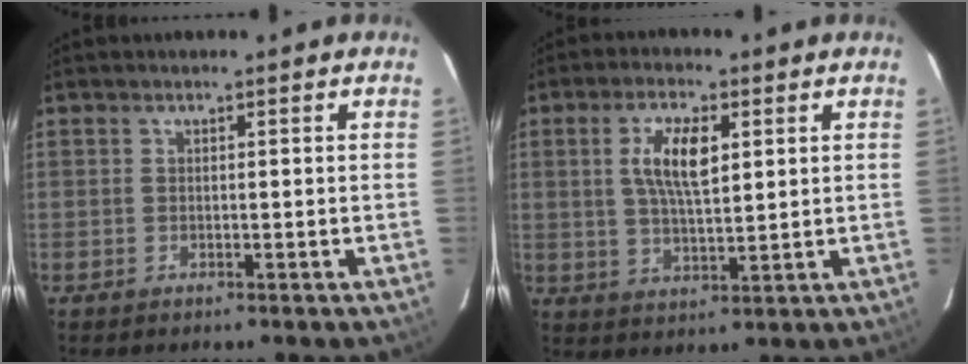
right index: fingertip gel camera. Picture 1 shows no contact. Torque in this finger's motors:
{"motor_torque": [0.65, 0.44, 0.48, 0.15]}